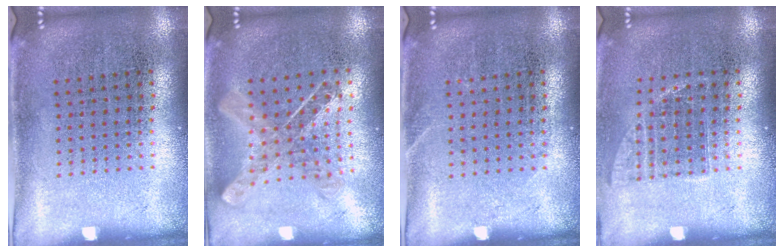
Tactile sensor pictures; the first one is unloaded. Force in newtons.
{"total": 1.0, "press": 0.9, "slide": 0.1}
{"total": 0.5, "press": 0.5, "slide": 0.1}
{"total": 0.9, "press": 0.8, "slide": 0.4}